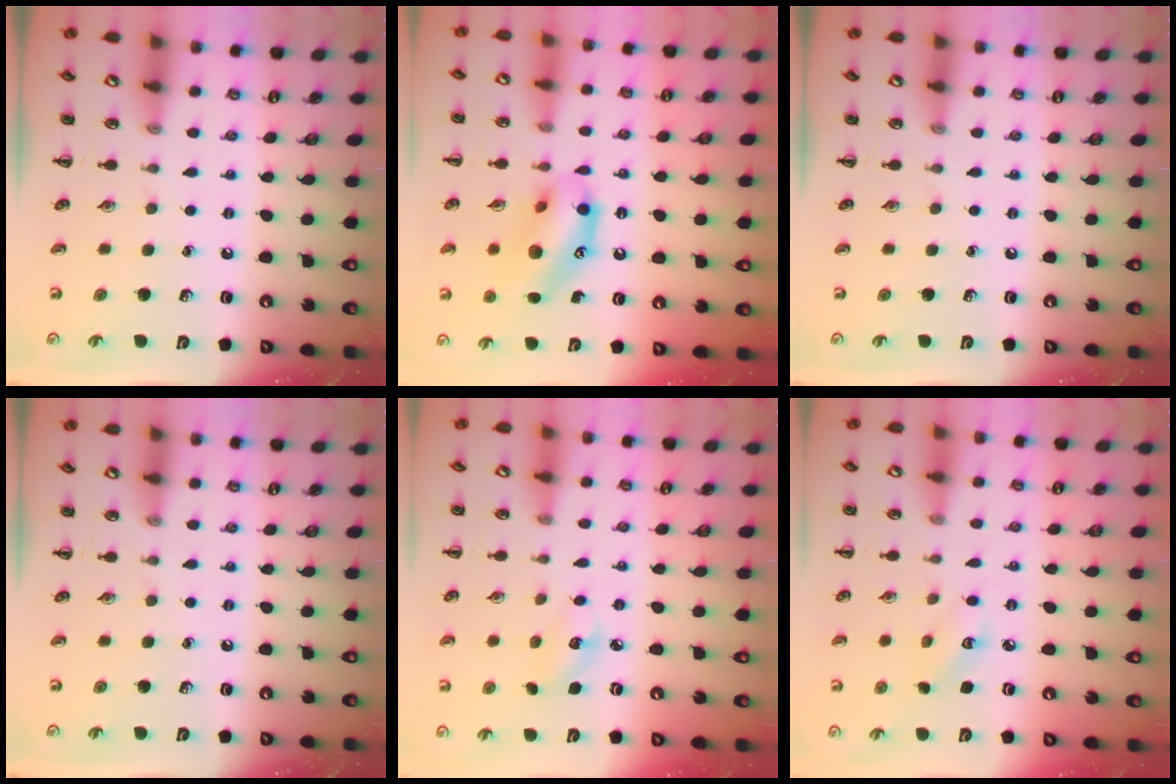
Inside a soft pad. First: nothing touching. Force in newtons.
{"total": 14.8, "press": 14.6, "slide": 2.3}
{"total": 0.0}
{"total": 0.0}
{"total": 4.5, "press": 4.4, "slide": 1.0}
{"total": 3.6, "press": 3.5, "slide": 1.1}